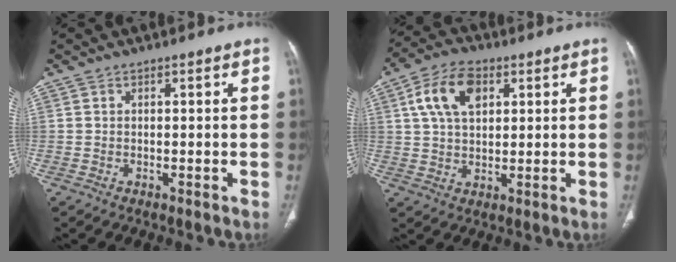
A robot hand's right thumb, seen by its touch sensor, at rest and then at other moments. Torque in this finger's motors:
{"motor_torque": [0.43, 1.48, 0.75, 0.18, 0.08]}